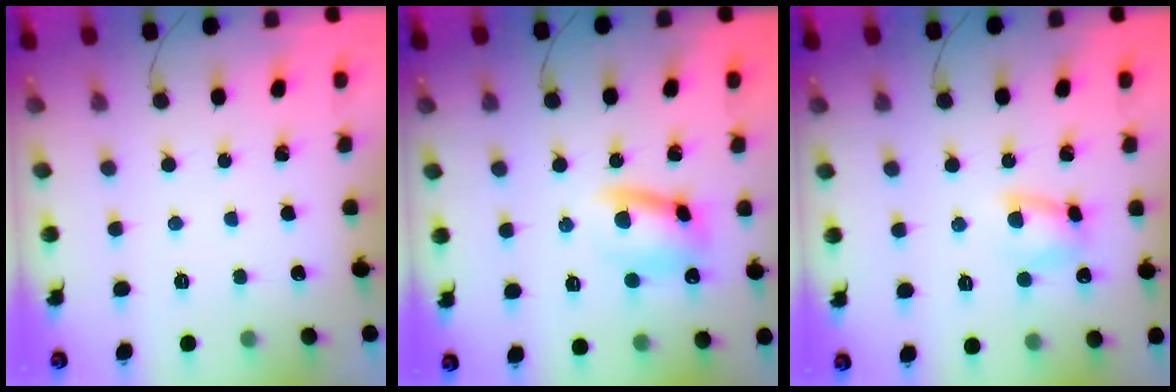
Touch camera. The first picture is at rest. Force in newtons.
{"total": 10.2, "press": 10.1, "slide": 1.1}
{"total": 6.1, "press": 6.0, "slide": 0.7}